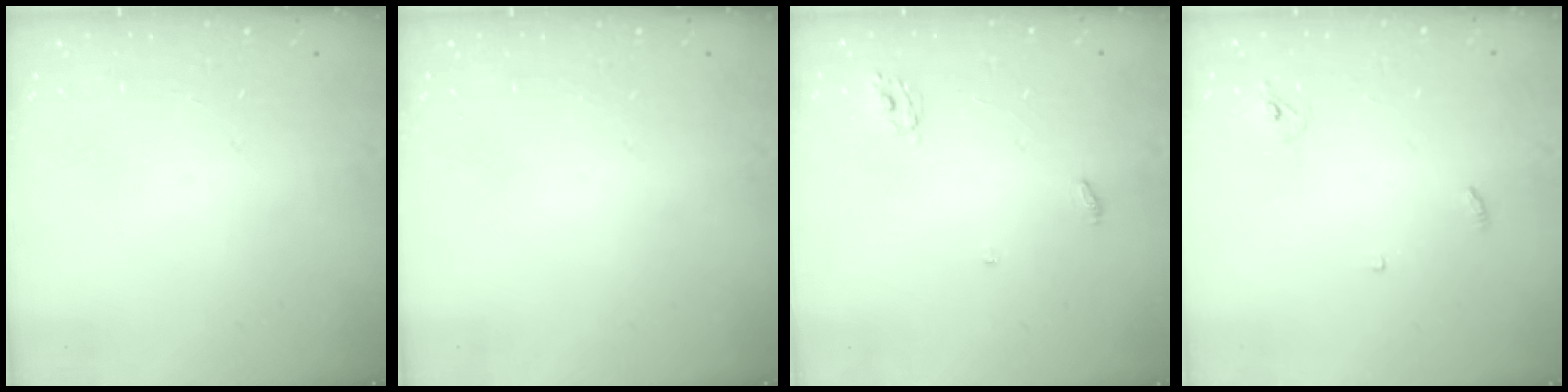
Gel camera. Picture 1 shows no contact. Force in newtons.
{"total": 0.0}
{"total": 3.7, "press": 3.7, "slide": 0.2}
{"total": 2.9, "press": 2.9, "slide": 0.2}